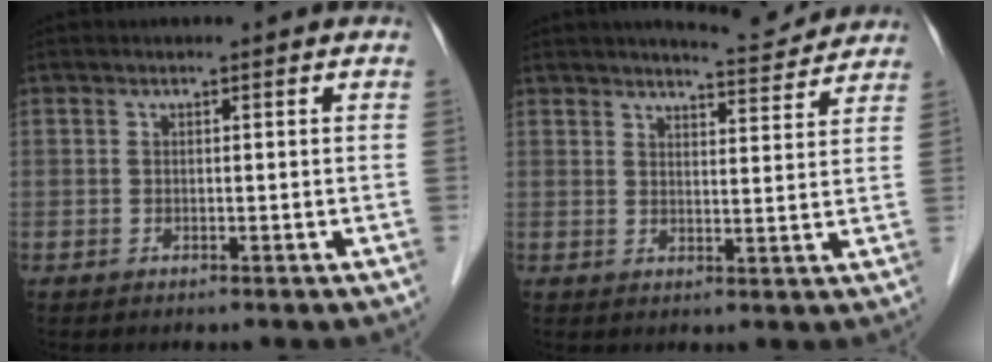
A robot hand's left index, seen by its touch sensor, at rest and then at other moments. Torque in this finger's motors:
{"motor_torque": [1.12, -1.01, 0.40, 0.07]}